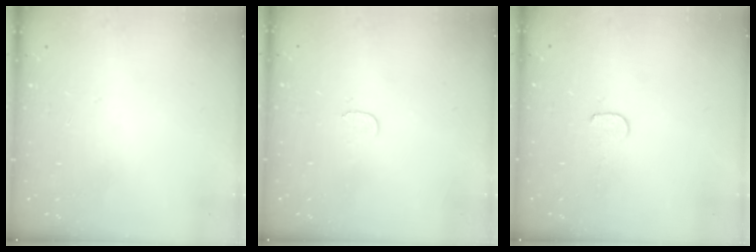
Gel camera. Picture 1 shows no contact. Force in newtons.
{"total": 3.9, "press": 3.9, "slide": 0.3}
{"total": 3.7, "press": 3.6, "slide": 0.3}